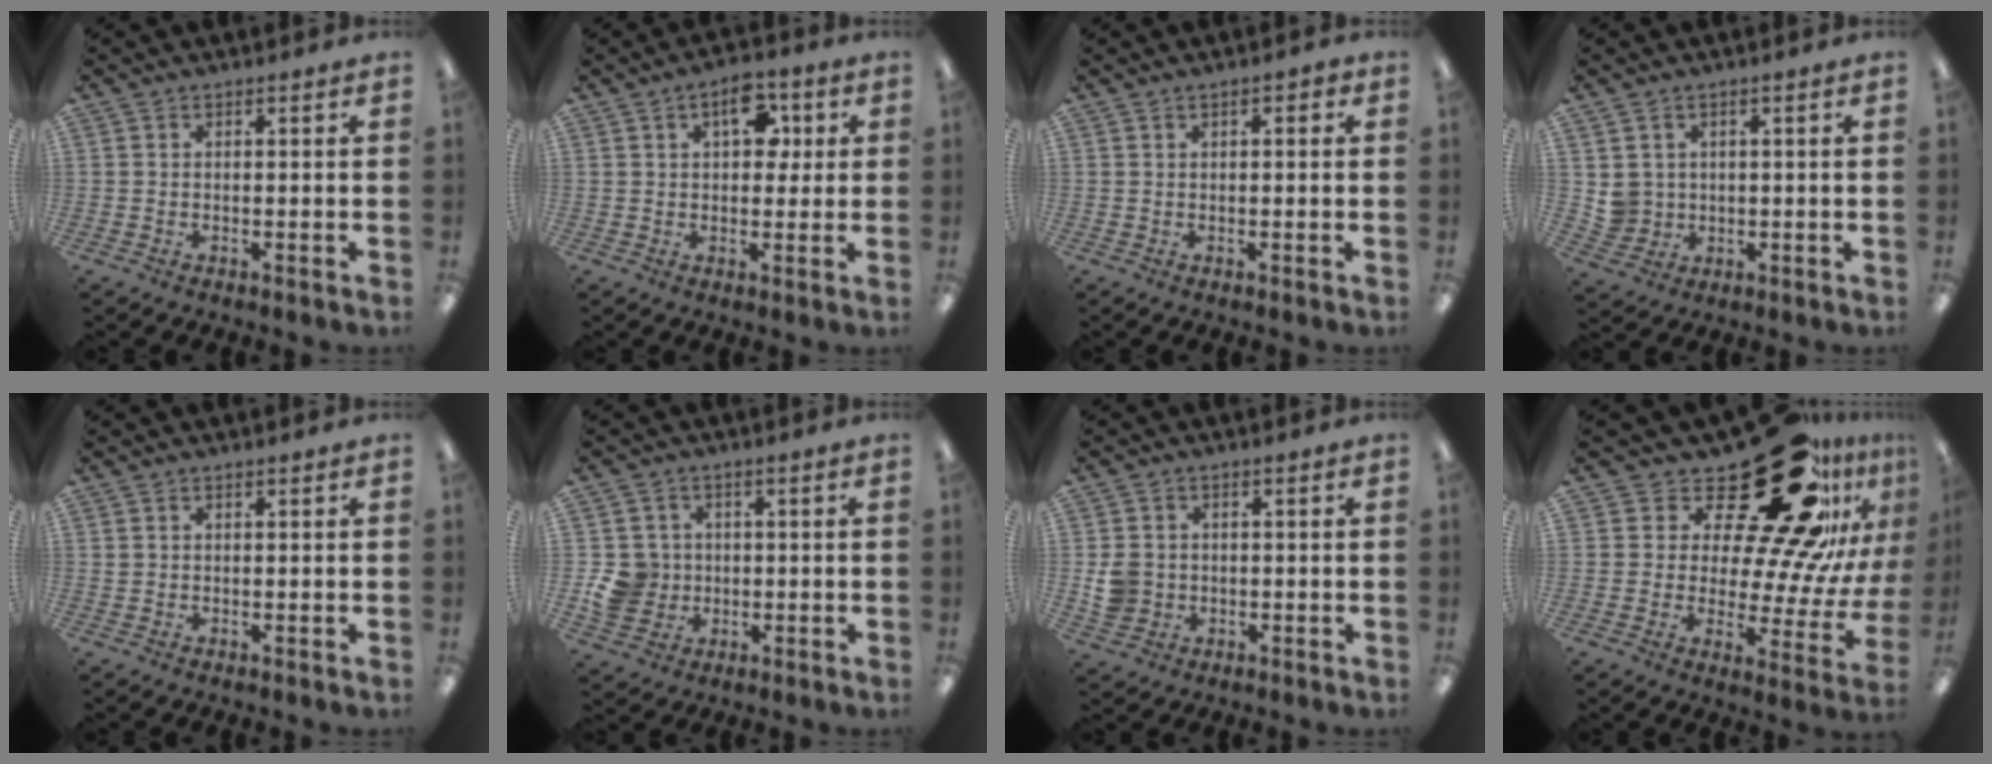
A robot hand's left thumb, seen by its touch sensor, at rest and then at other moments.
{"total": 8.9, "force": [3.1, 5.1, 6.6], "torque": [-0.074, -0.009, 0.047]}
{"total": 1.5, "force": [0.7, 0.7, 1.2], "torque": [-0.016, 0.001, 0.011]}
{"total": 4.6, "force": [1.4, 4.4, 0.2], "torque": [-0.013, 0.003, 0.030]}
{"total": 0.8, "force": [0.4, 0.6, 0.1], "torque": [-0.003, 0.003, 0.008]}
{"total": 7.6, "force": [-0.4, 7.3, 2.1], "torque": [-0.048, 0.015, 0.000]}
{"total": 5.2, "force": [-0.2, 4.9, 1.8], "torque": [-0.036, 0.008, -0.001]}
{"total": 28.7, "force": [18.8, 10.5, 19.0], "torque": [-0.257, -0.145, 0.319]}